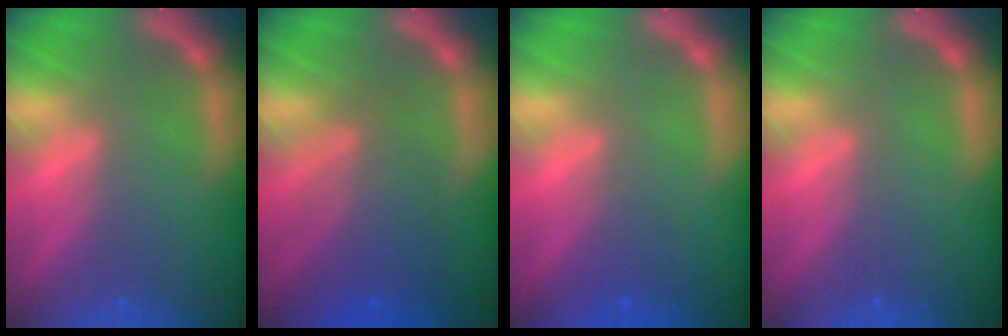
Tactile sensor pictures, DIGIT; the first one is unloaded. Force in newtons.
{"total": 6.0}
{"total": 1.9}
{"total": 0.0}